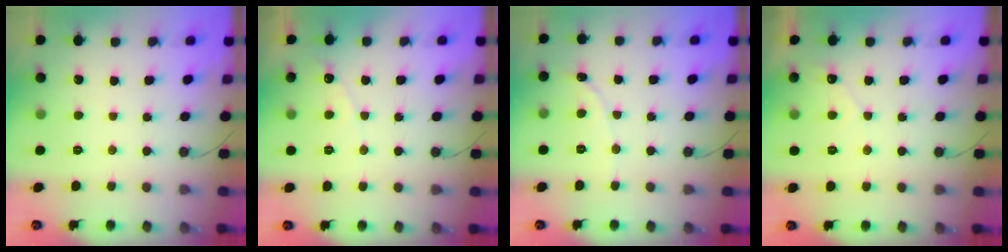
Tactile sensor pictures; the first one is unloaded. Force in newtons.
{"total": 3.8, "press": 3.8, "slide": 0.3}
{"total": 1.0, "press": 1.0, "slide": 0.1}
{"total": 2.7, "press": 2.7, "slide": 0.1}